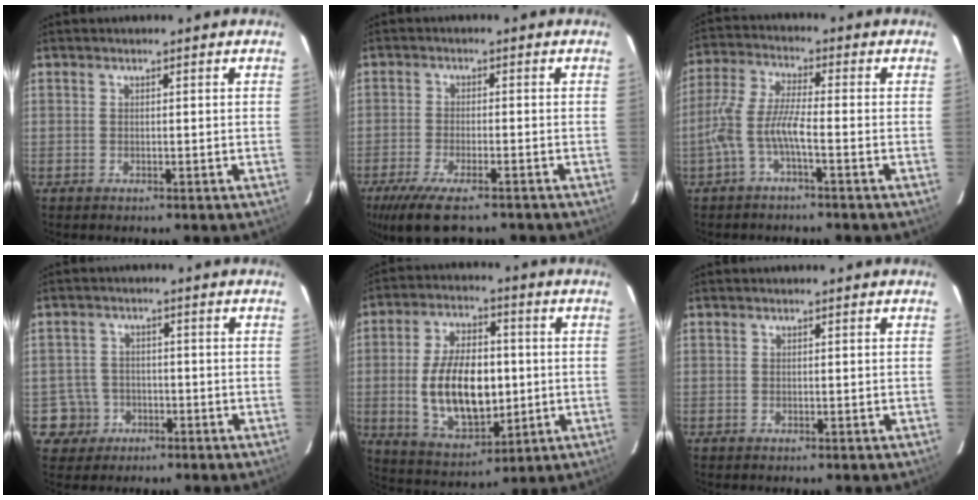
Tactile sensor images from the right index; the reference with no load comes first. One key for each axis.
{"total": 10.8, "fx": -8.0, "fy": 3.0, "fz": 6.6, "tx": -0.154, "ty": -0.034, "tz": -0.141}
{"total": 7.2, "fx": -2.9, "fy": 1.0, "fz": 6.5, "tx": -0.152, "ty": 0.008, "tz": -0.056}
{"total": 5.2, "fx": -2.3, "fy": 4.7, "fz": 0.0, "tx": -0.010, "ty": 0.021, "tz": -0.039}
{"total": 16.2, "fx": -0.8, "fy": 8.8, "fz": 13.5, "tx": -0.261, "ty": 0.004, "tz": 0.005}
{"total": 0.0}